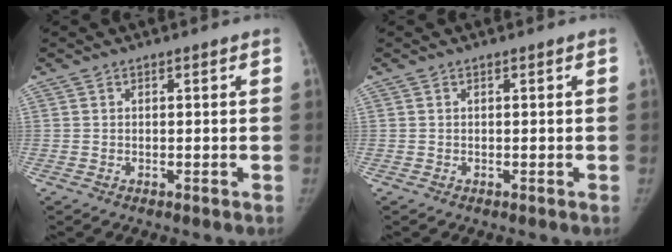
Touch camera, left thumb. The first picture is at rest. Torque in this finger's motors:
{"motor_torque": [0.04, 0.02, 0.14, -0.03, 0.01]}